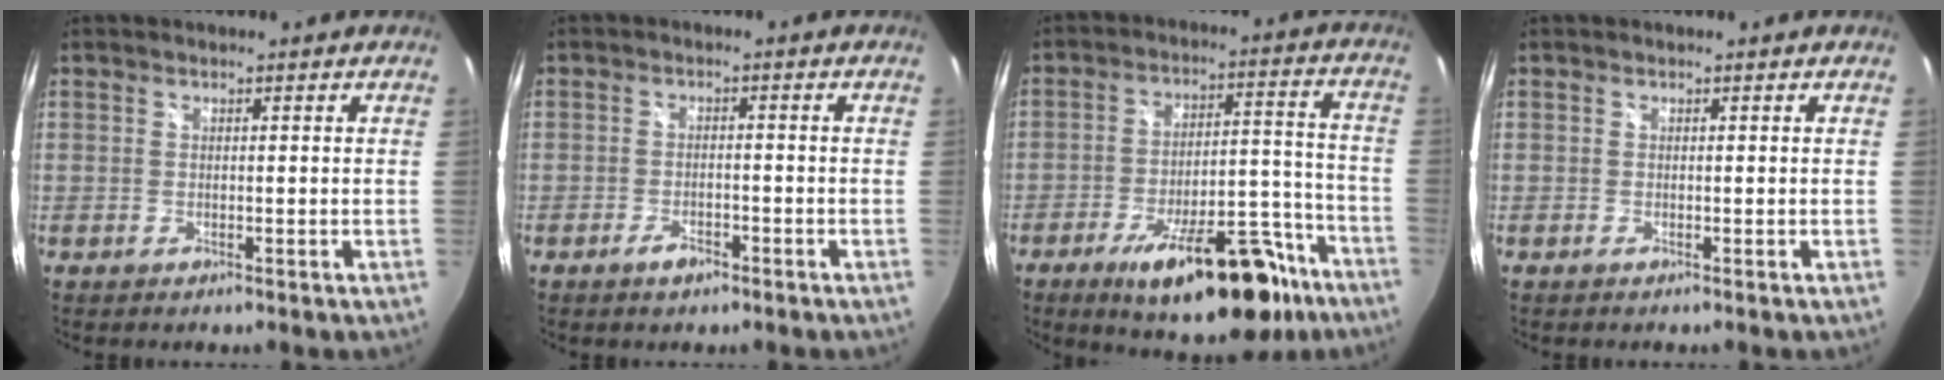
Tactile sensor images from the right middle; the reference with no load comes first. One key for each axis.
{"total": 3.0, "fx": -2.0, "fy": 1.4, "fz": 1.6, "tx": -0.035, "ty": -0.001, "tz": -0.033}
{"total": 21.7, "fx": -14.1, "fy": 7.6, "fz": 14.6, "tx": -0.210, "ty": 0.002, "tz": -0.193}
{"total": 0.0}